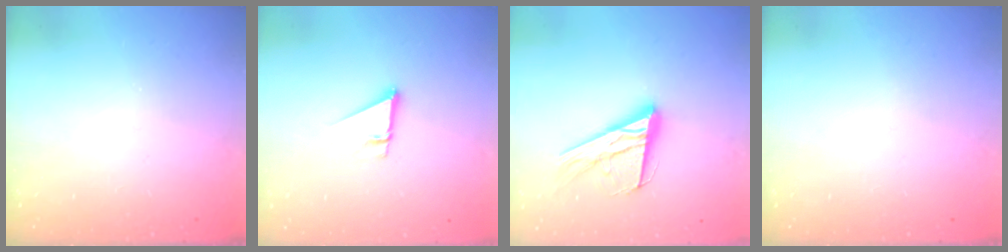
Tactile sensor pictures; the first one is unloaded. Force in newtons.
{"total": 2.7, "press": 2.7, "slide": 0.2}
{"total": 16.7, "press": 16.6, "slide": 1.6}
{"total": 0.0}